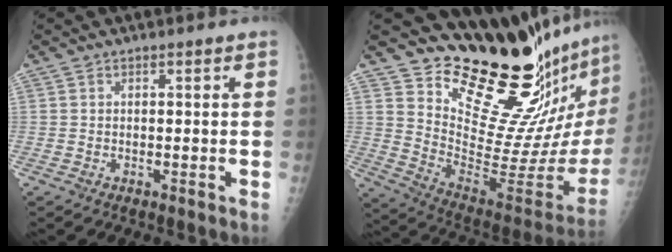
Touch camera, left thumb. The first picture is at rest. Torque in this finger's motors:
{"motor_torque": [0.59, 0.70, 1.34, -1.43, 0.03]}